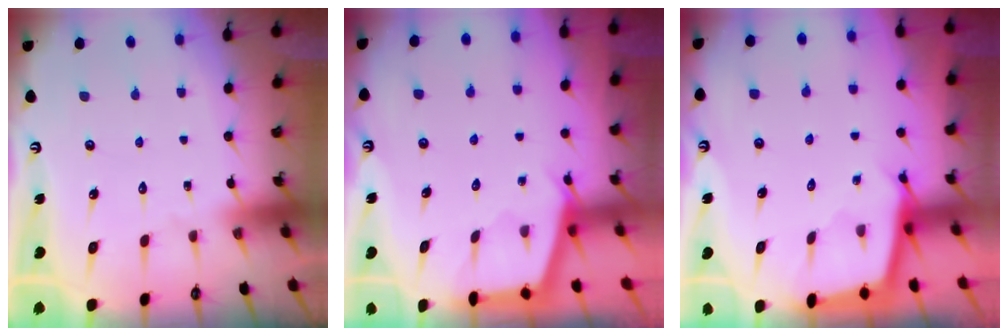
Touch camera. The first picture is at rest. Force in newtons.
{"total": 2.8, "press": 2.8, "slide": 0.4}
{"total": 2.5, "press": 2.5, "slide": 0.1}